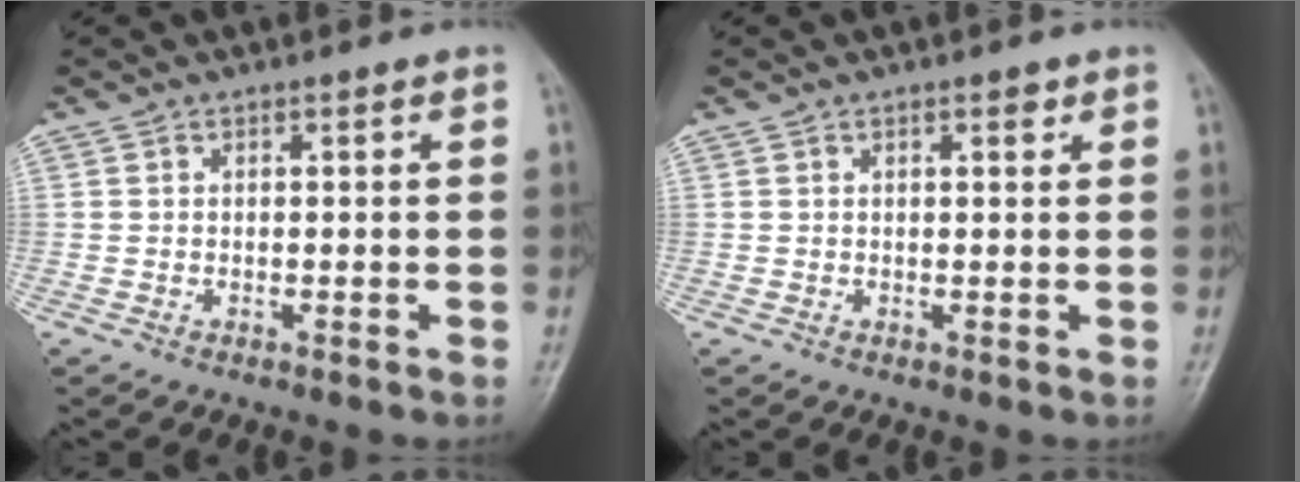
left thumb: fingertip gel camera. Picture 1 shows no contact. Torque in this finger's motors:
{"motor_torque": [-0.06, 0.00, -0.18, -0.06, 0.04]}